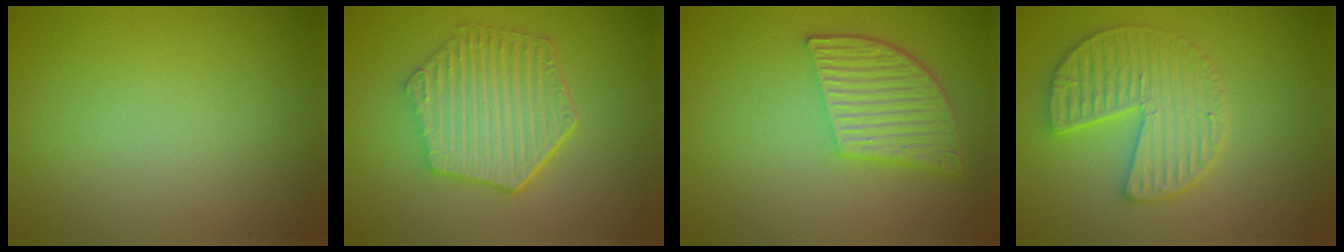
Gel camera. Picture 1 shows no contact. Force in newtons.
{"total": 6.3, "press": 4.6, "slide": 4.3}
{"total": 5.8, "press": 4.3, "slide": 3.8}
{"total": 4.0, "press": 3.8, "slide": 1.3}